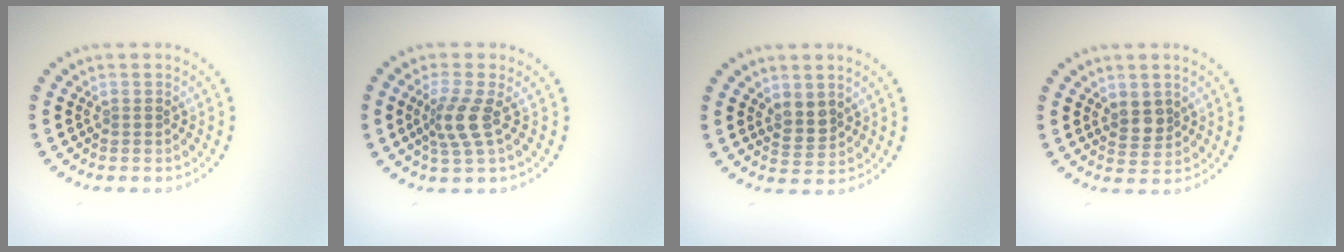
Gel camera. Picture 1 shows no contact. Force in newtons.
{"total": 2.9, "press": 2.2, "slide": 2.0}
{"total": 2.0, "press": 1.8, "slide": 1.0}
{"total": 2.0, "press": 1.9, "slide": 0.7}